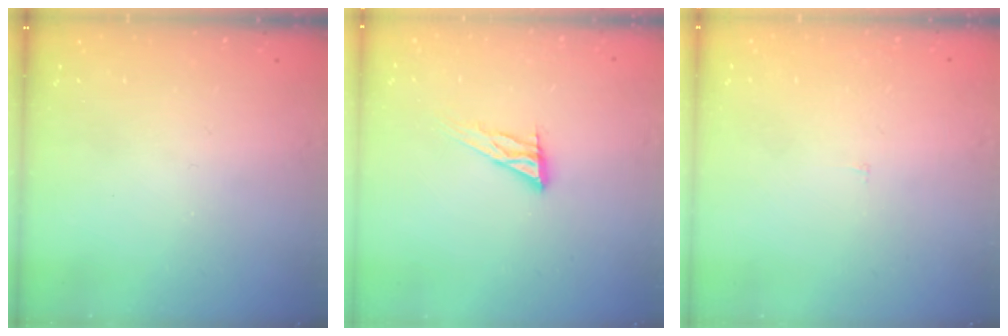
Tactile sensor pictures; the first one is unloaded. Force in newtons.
{"total": 9.2, "press": 9.1, "slide": 0.7}
{"total": 1.8, "press": 1.8, "slide": 0.1}